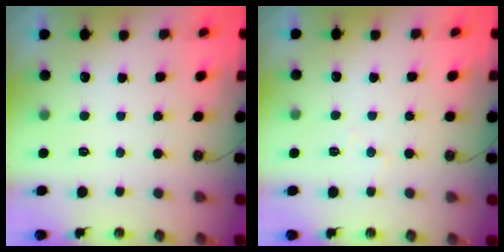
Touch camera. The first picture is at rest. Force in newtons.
{"total": 4.6, "press": 4.5, "slide": 0.7}